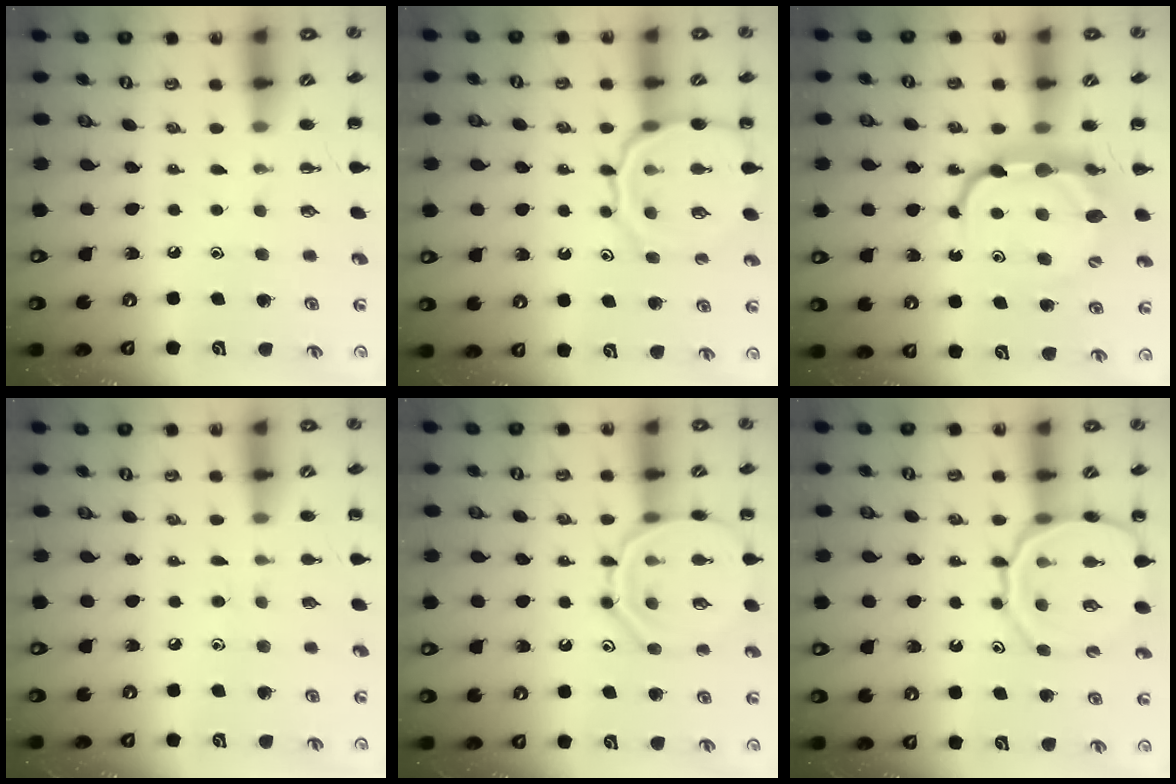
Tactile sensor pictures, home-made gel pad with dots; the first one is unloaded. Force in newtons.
{"total": 13.0, "press": 12.9, "slide": 1.2}
{"total": 7.7, "press": 7.6, "slide": 1.2}
{"total": 4.0, "press": 3.7, "slide": 1.6}
{"total": 12.8, "press": 12.7, "slide": 1.2}
{"total": 15.9, "press": 15.7, "slide": 2.3}